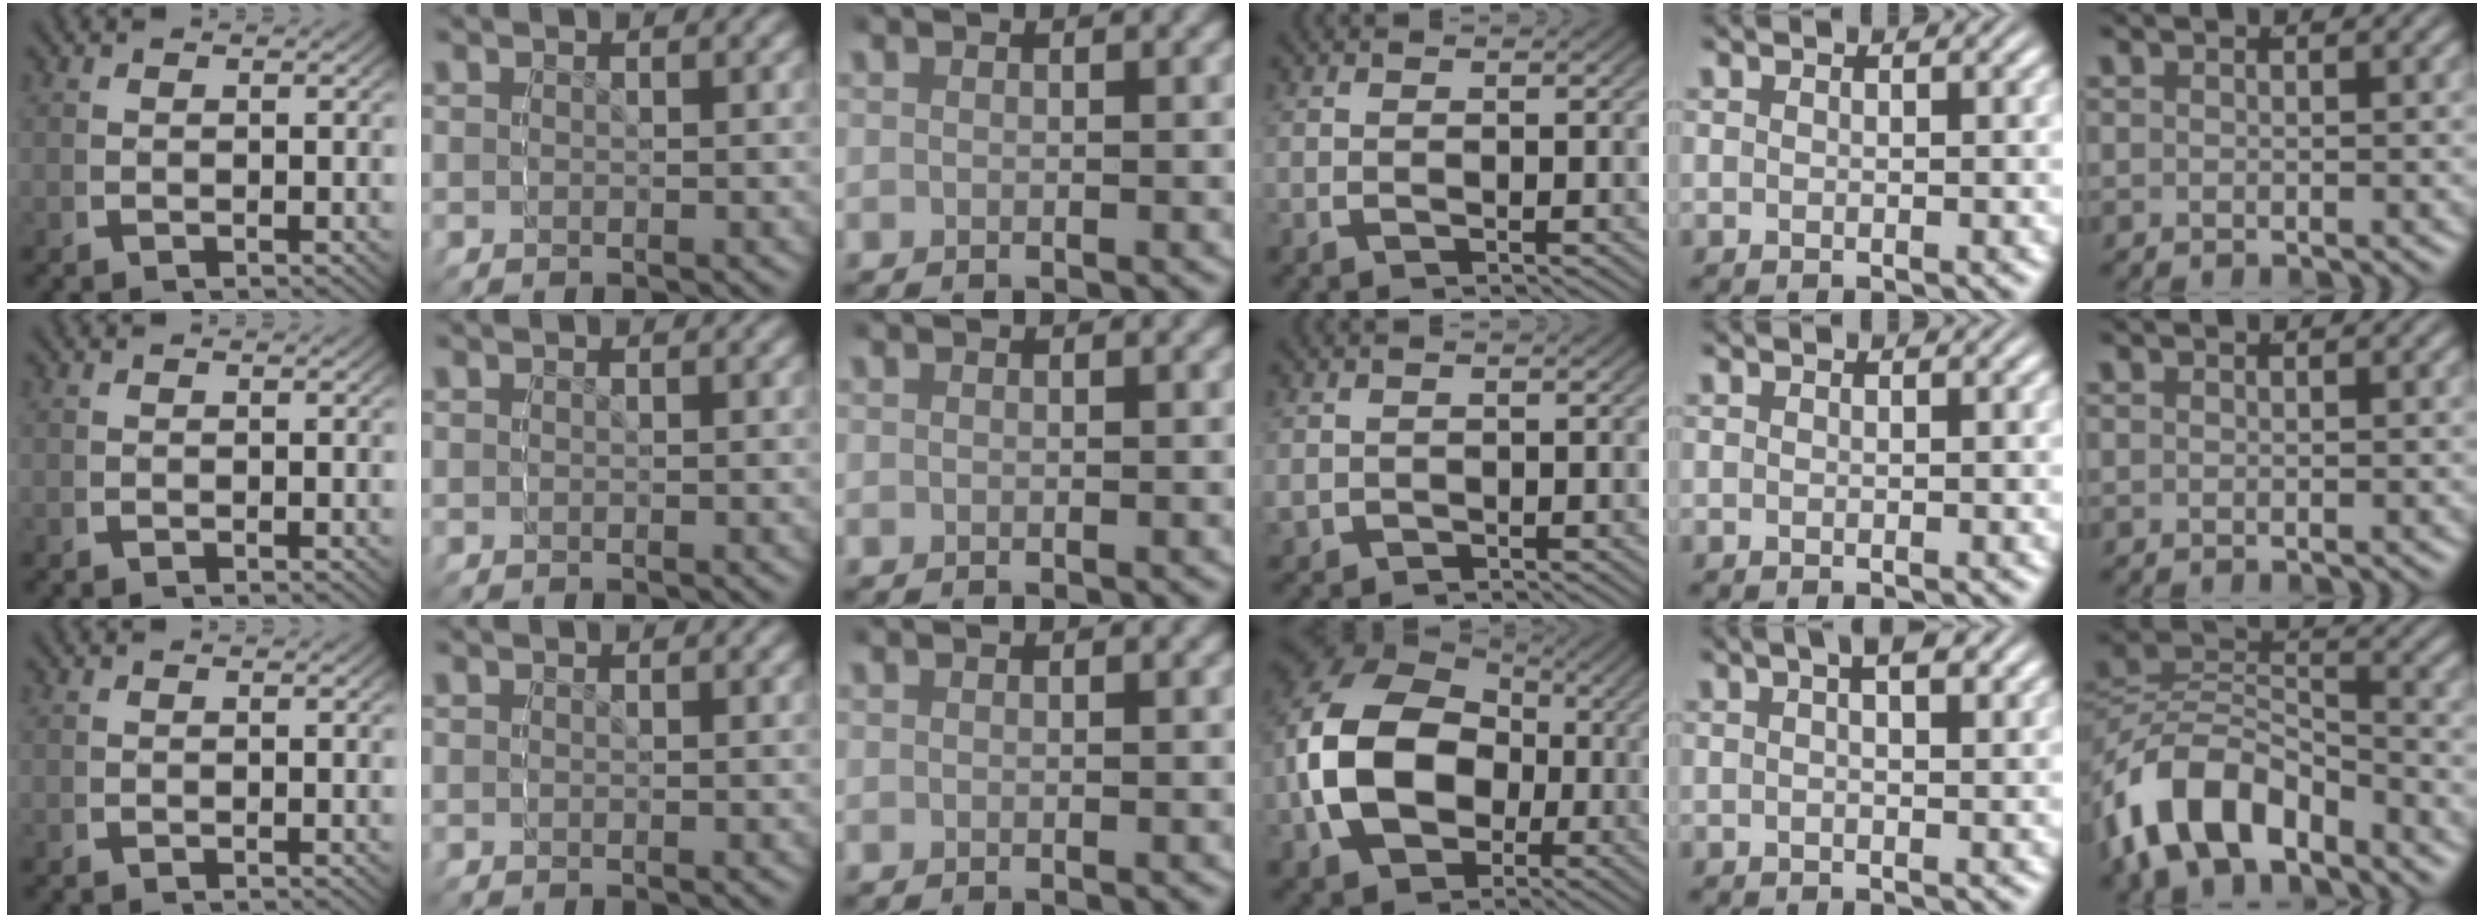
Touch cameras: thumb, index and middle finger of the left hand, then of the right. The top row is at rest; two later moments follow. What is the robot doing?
{"motion": "grasp_and_lifting", "object": "cloth"}